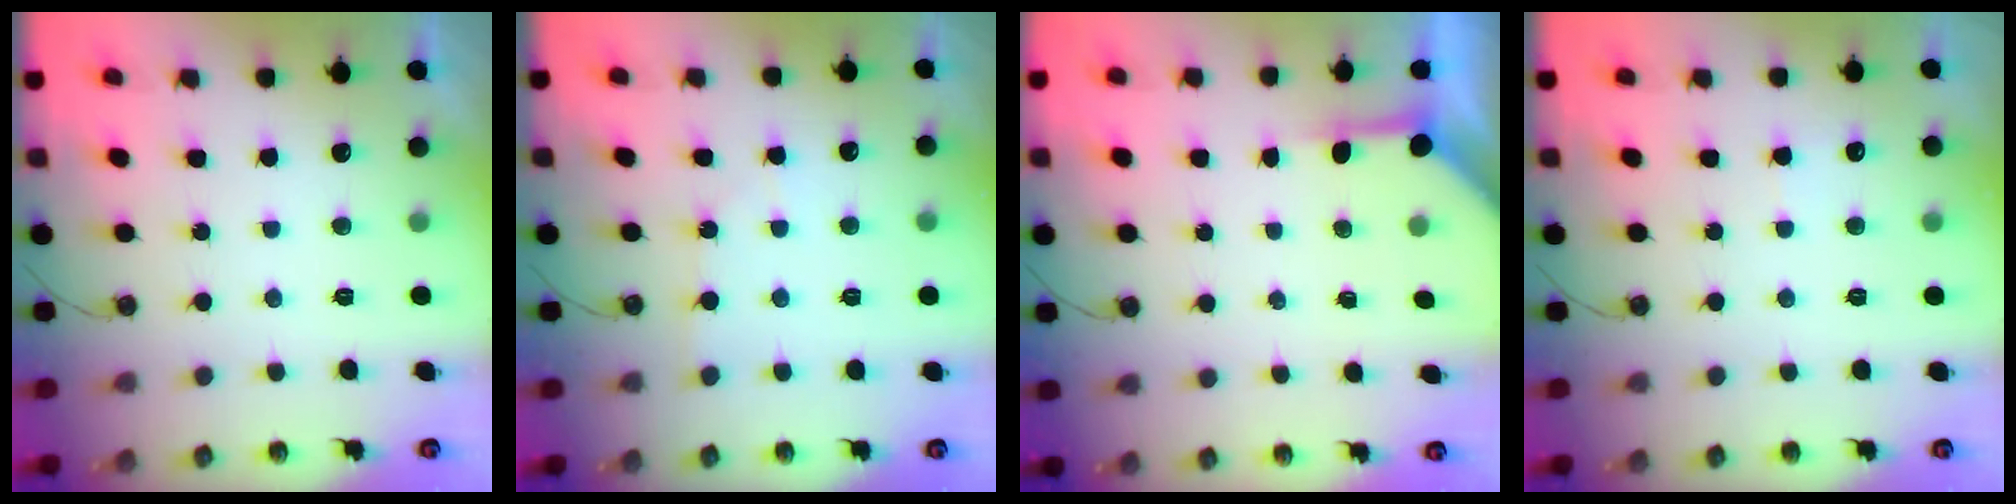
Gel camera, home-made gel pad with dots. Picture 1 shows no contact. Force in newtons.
{"total": 3.0, "press": 2.9, "slide": 0.4}
{"total": 3.9, "press": 3.9, "slide": 0.5}
{"total": 3.9, "press": 3.9, "slide": 0.6}